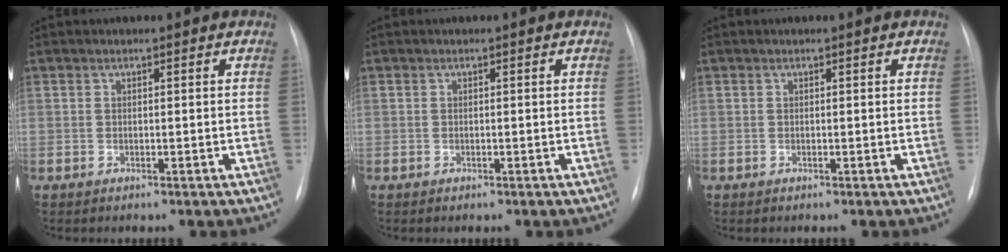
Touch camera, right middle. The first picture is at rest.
{"total": 0.0}
{"total": 0.0}